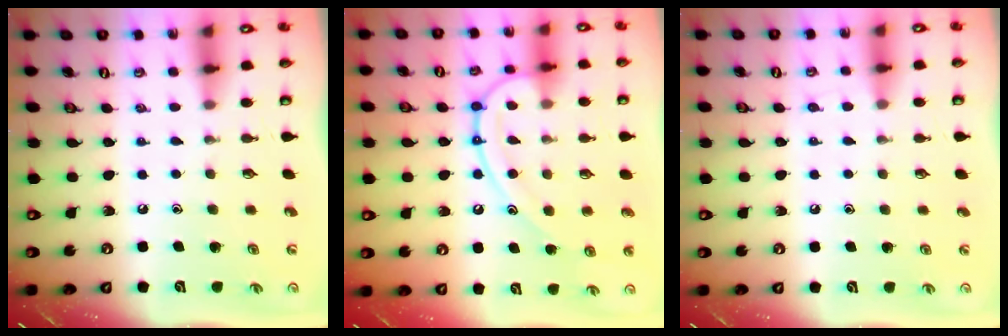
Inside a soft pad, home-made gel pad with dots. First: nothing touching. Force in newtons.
{"total": 17.0, "press": 16.9, "slide": 1.7}
{"total": 4.0, "press": 4.0, "slide": 0.5}